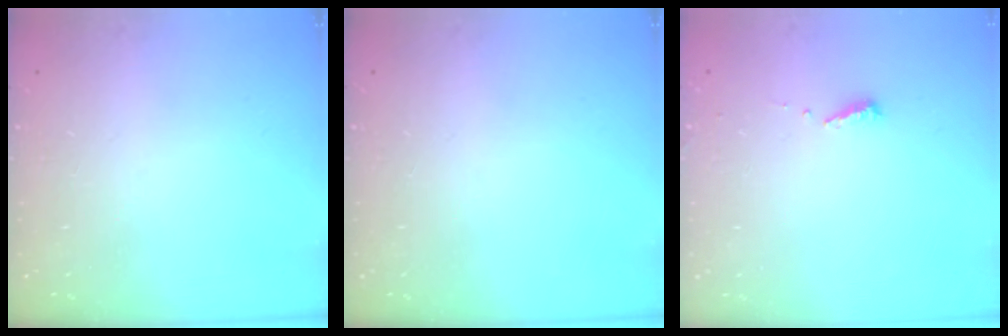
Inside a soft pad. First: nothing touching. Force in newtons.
{"total": 0.0}
{"total": 5.3, "press": 5.3, "slide": 0.5}